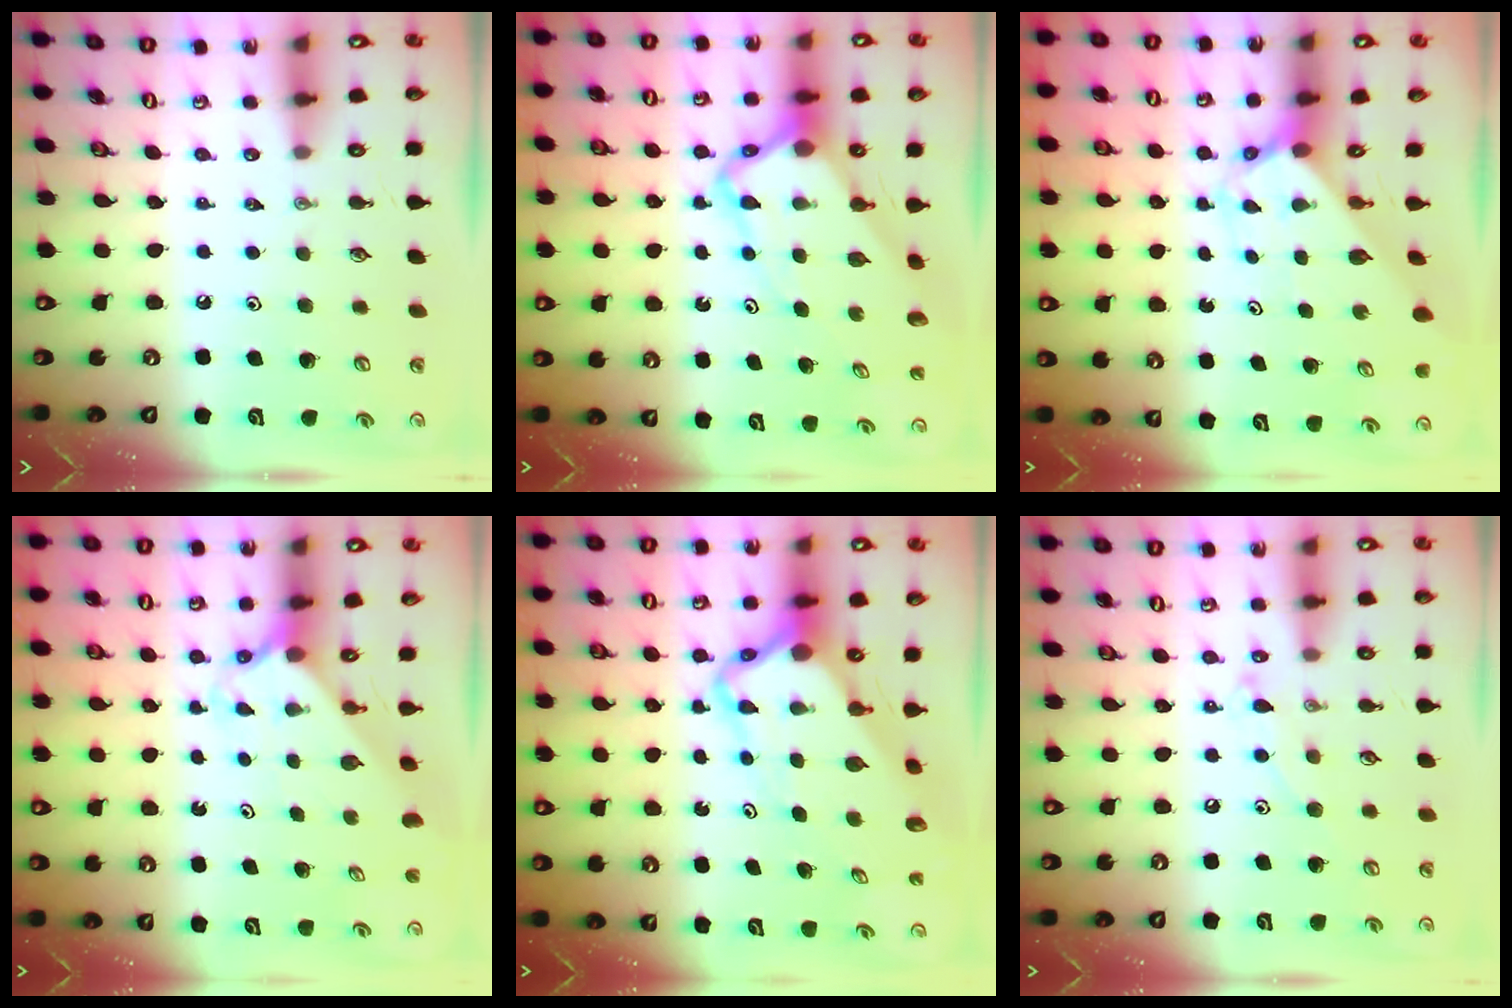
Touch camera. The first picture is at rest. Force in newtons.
{"total": 7.6, "press": 7.6, "slide": 0.5}
{"total": 2.7, "press": 2.7, "slide": 0.2}
{"total": 3.3, "press": 3.3, "slide": 0.3}
{"total": 8.7, "press": 8.7, "slide": 0.6}
{"total": 8.2, "press": 8.1, "slide": 0.6}